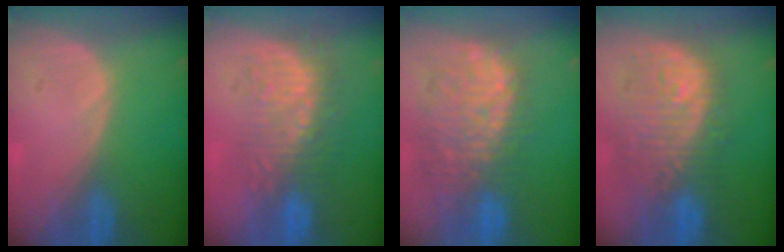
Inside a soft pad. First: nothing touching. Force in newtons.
{"total": 9.1, "press": 8.7, "slide": 2.6}
{"total": 11.5, "press": 10.5, "slide": 4.8}
{"total": 11.5, "press": 10.6, "slide": 4.5}